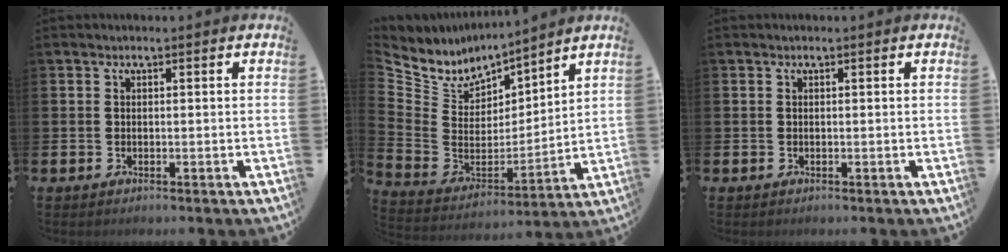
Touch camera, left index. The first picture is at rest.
{"total": 6.9, "force": [6.5, 2.4, -0.5], "torque": [-0.050, -0.063, 0.115]}
{"total": 0.0}